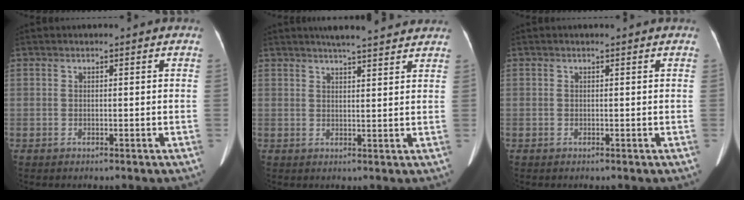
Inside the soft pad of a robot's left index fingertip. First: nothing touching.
{"total": 10.0, "force": [8.9, 1.0, 4.4], "torque": [-0.059, 0.018, 0.104]}
{"total": 1.2, "force": [1.1, 0.2, 0.4], "torque": [-0.009, 0.019, 0.009]}